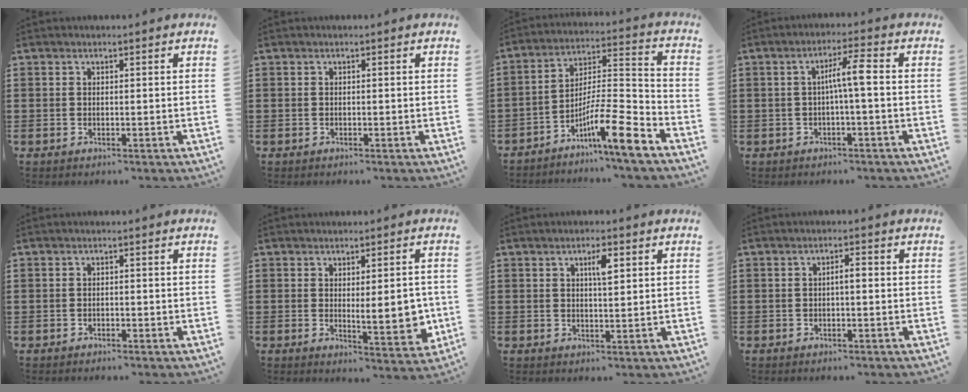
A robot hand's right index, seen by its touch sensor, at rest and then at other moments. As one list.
[{"total": 0.0}, {"total": 11.2, "force": [-7.4, 1.4, 8.3], "torque": [-0.146, 0.002, -0.140]}, {"total": 4.7, "force": [-0.3, 0.2, 4.7], "torque": [-0.089, 0.005, -0.013]}, {"total": 0.7, "force": [-0.7, 0.3, 0.1], "torque": [-0.005, 0.000, -0.014]}, {"total": 6.6, "force": [0.1, 2.0, 6.3], "torque": [-0.094, -0.005, 0.002]}, {"total": 3.1, "force": [1.2, 0.8, 2.8], "torque": [-0.041, 0.001, 0.013]}, {"total": 1.7, "force": [-0.2, 0.4, 1.6], "torque": [-0.030, 0.003, -0.005]}]